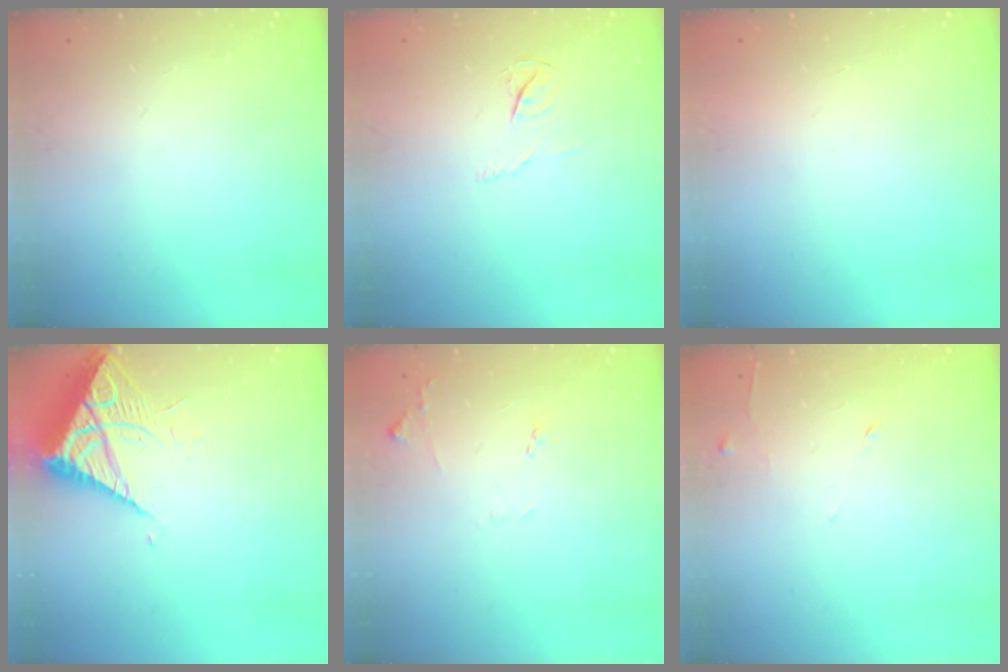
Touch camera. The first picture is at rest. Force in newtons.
{"total": 3.9, "press": 3.9, "slide": 0.4}
{"total": 1.5, "press": 1.5, "slide": 0.1}
{"total": 7.8, "press": 7.8, "slide": 0.8}
{"total": 6.8, "press": 6.8, "slide": 0.9}
{"total": 5.1, "press": 5.1, "slide": 0.8}